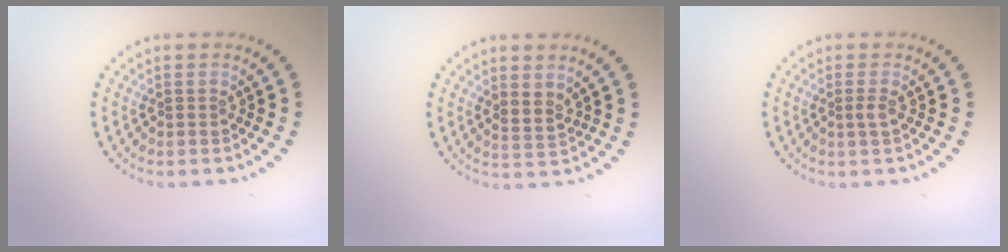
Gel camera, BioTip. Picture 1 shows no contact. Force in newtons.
{"total": 1.8, "press": 1.3, "slide": 1.3}
{"total": 0.9, "press": 0.7, "slide": 0.5}